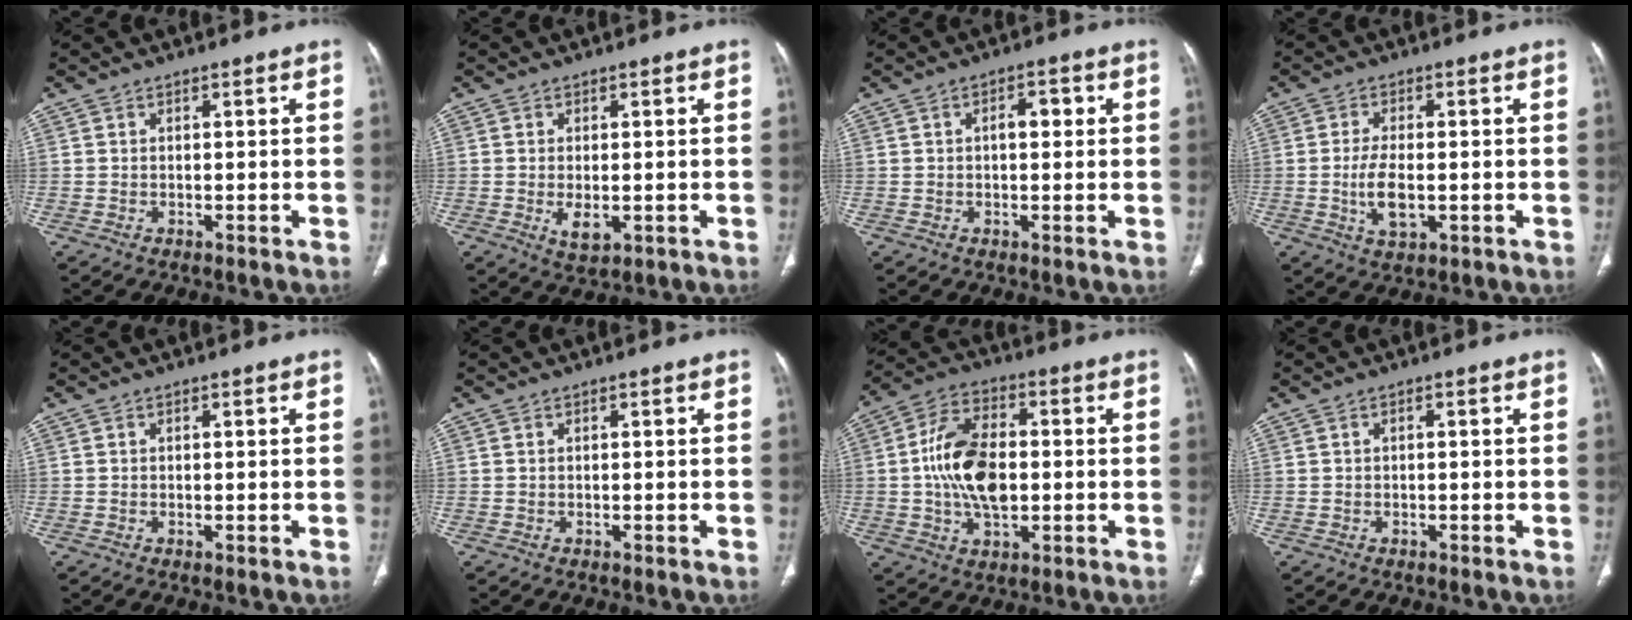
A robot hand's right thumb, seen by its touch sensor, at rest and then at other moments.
{"total": 4.0, "force": [-0.8, 2.0, 3.3], "torque": [-0.056, -0.008, -0.006]}
{"total": 3.4, "force": [0.5, 1.9, 2.8], "torque": [-0.035, 0.011, 0.005]}
{"total": 6.6, "force": [-1.0, 3.1, 5.7], "torque": [-0.110, -0.004, -0.013]}
{"total": 0.0}
{"total": 0.0}
{"total": 14.1, "force": [-0.2, 8.2, 11.4], "torque": [-0.203, 0.016, -0.005]}
{"total": 0.0}